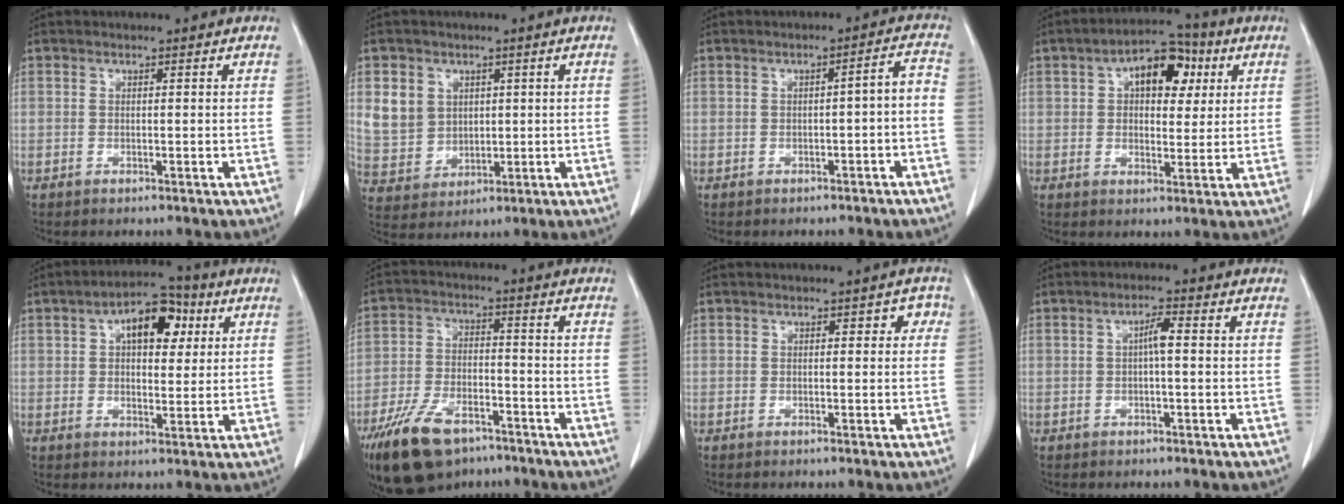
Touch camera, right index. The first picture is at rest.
{"total": 7.6, "force": [2.3, 6.8, 2.5], "torque": [-0.058, 0.016, 0.059]}
{"total": 3.8, "force": [-1.6, 0.8, 3.3], "torque": [-0.041, 0.018, -0.022]}
{"total": 10.1, "force": [3.4, 5.3, 7.8], "torque": [-0.115, 0.033, 0.049]}
{"total": 9.7, "force": [3.3, 4.8, 7.7], "torque": [-0.116, 0.031, 0.047]}
{"total": 13.2, "force": [-9.0, 6.0, 7.7], "torque": [-0.151, -0.011, -0.159]}
{"total": 2.5, "force": [0.3, 1.5, 1.9], "torque": [-0.011, 0.017, -0.004]}
{"total": 2.8, "force": [0.0, 0.4, 2.8], "torque": [-0.050, 0.008, -0.001]}